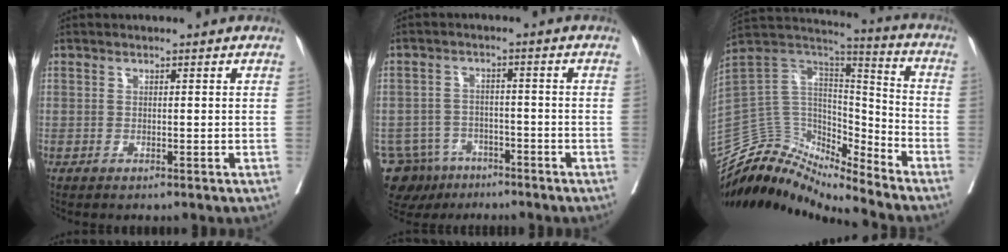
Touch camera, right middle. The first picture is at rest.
{"total": 7.9, "force": [-5.8, 5.2, 1.3], "torque": [-0.026, 0.004, -0.091]}
{"total": 15.0, "force": [-14.5, 3.4, 2.3], "torque": [-0.037, 0.101, -0.260]}